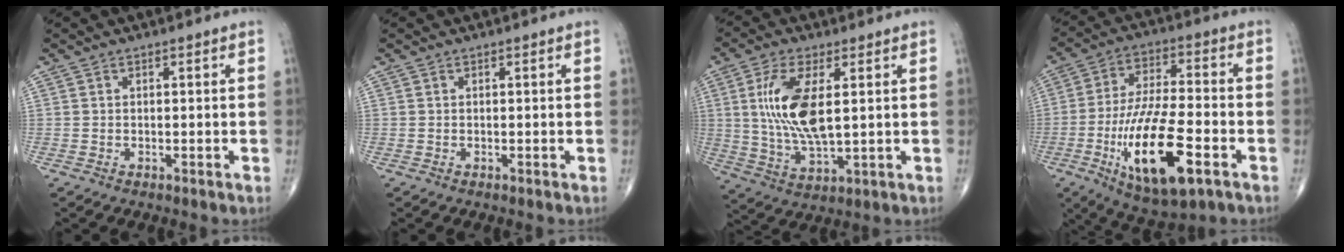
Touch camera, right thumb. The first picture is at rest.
{"total": 0.0}
{"total": 12.8, "force": [2.3, 5.0, 11.5], "torque": [-0.241, -0.018, 0.051]}
{"total": 19.1, "force": [-6.9, 6.6, 16.6], "torque": [-0.309, 0.015, -0.108]}